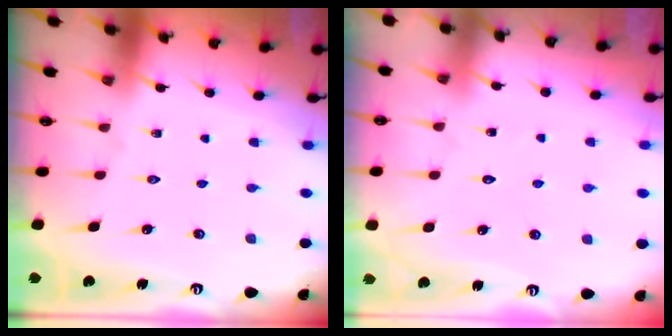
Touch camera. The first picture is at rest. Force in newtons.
{"total": 5.8, "press": 5.7, "slide": 0.5}